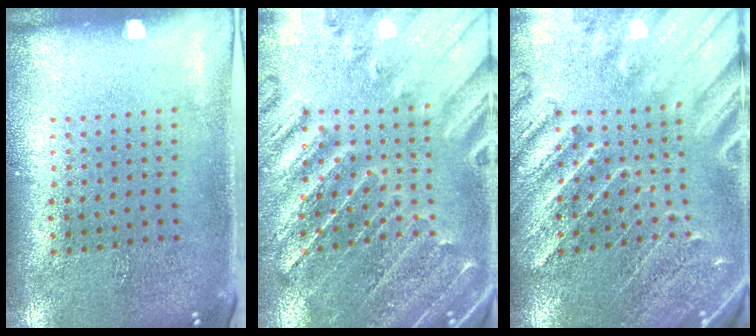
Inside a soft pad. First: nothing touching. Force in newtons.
{"total": 1.8, "press": 1.8, "slide": 0.3}
{"total": 3.2, "press": 3.0, "slide": 1.0}